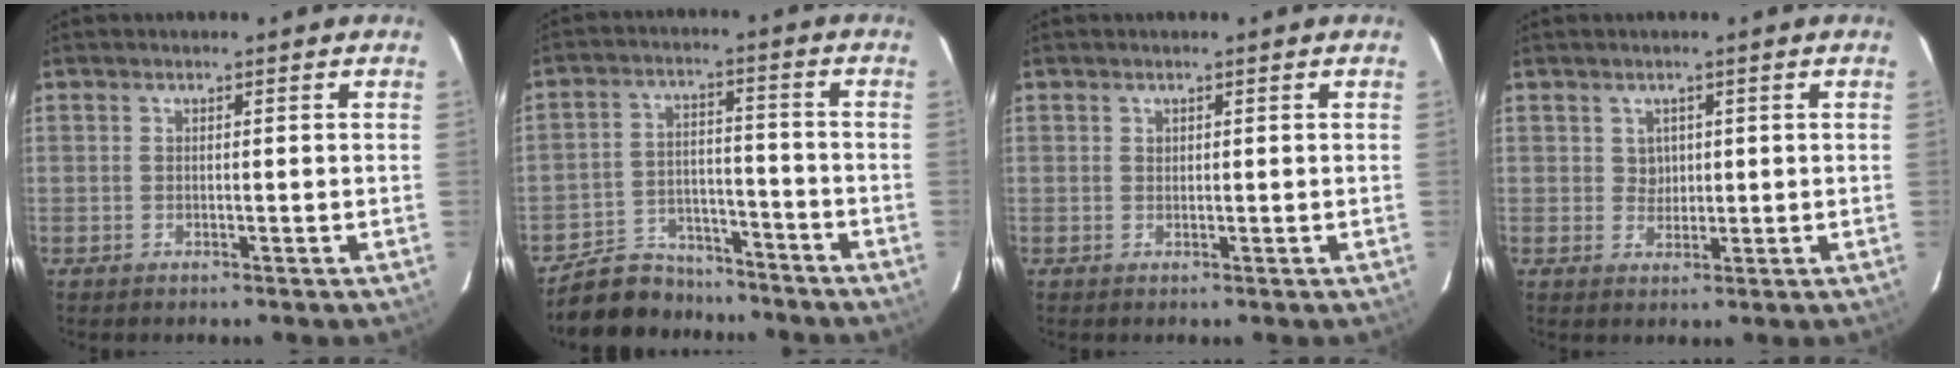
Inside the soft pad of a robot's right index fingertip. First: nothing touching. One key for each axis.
{"total": 12.7, "fx": -11.1, "fy": 5.5, "fz": 2.8, "tx": -0.085, "ty": 0.018, "tz": -0.168}
{"total": 0.5, "fx": 0.2, "fy": 0.5, "fz": 0.0, "tx": 0.002, "ty": 0.002, "tz": 0.004}
{"total": 2.3, "fx": 0.8, "fy": 2.2, "fz": 0.3, "tx": 0.001, "ty": 0.007, "tz": 0.014}